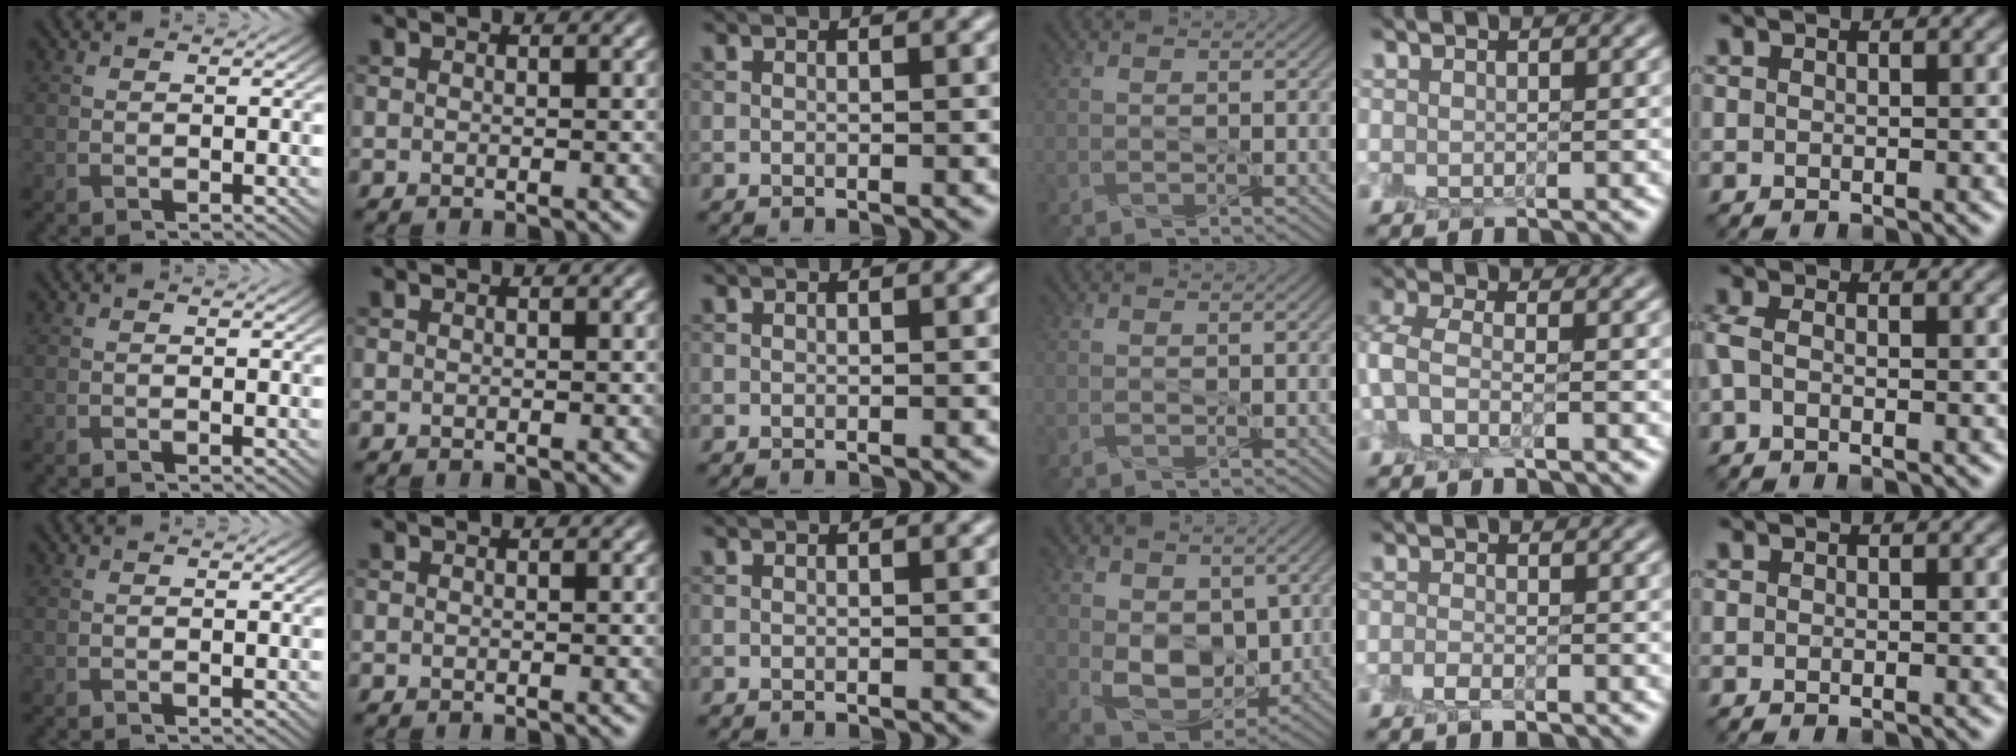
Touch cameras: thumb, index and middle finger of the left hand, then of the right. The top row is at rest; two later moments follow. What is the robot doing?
{"motion": "peel", "object": "small bumper sticker"}